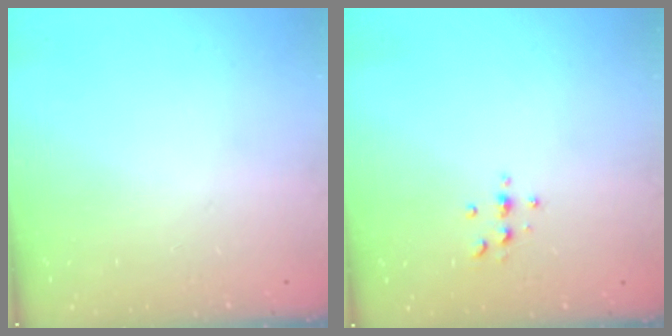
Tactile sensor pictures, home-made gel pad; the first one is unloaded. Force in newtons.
{"total": 3.0, "press": 3.0, "slide": 0.4}